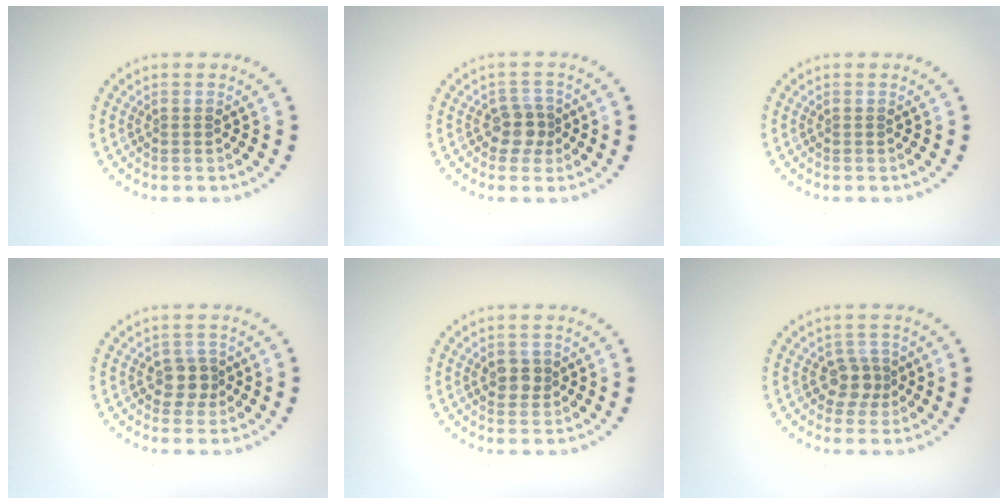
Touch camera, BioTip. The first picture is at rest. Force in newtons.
{"total": 2.3, "press": 1.9, "slide": 1.2}
{"total": 0.0}
{"total": 2.0, "press": 1.8, "slide": 1.0}
{"total": 2.0, "press": 1.9, "slide": 0.5}
{"total": 2.2, "press": 1.8, "slide": 1.3}